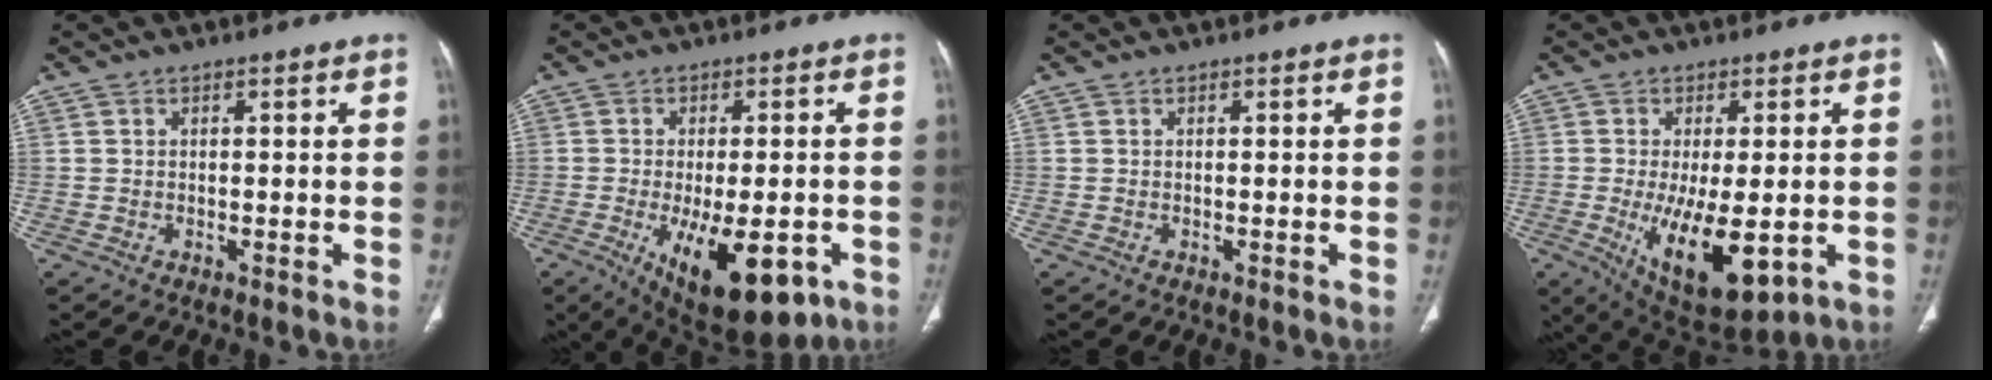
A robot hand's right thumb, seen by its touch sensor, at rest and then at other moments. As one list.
[{"total": 16.6, "force": [-6.6, 7.3, 13.3], "torque": [-0.187, -0.003, -0.078]}, {"total": 0.0}, {"total": 14.6, "force": [-3.8, 6.1, 12.8], "torque": [-0.209, -0.021, -0.036]}]